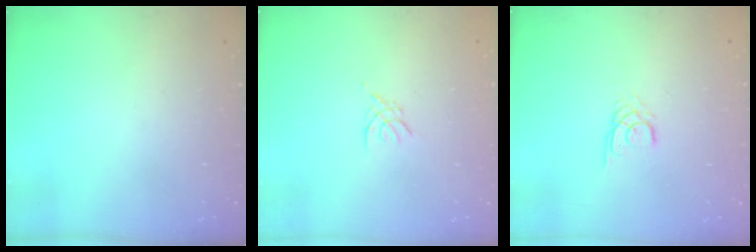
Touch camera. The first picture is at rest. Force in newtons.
{"total": 2.6, "press": 2.5, "slide": 0.6}
{"total": 2.2, "press": 2.2, "slide": 0.2}